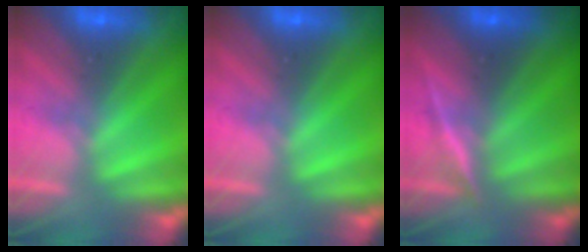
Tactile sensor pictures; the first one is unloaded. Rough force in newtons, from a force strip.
{"total": 0.0}
{"total": 3.3}